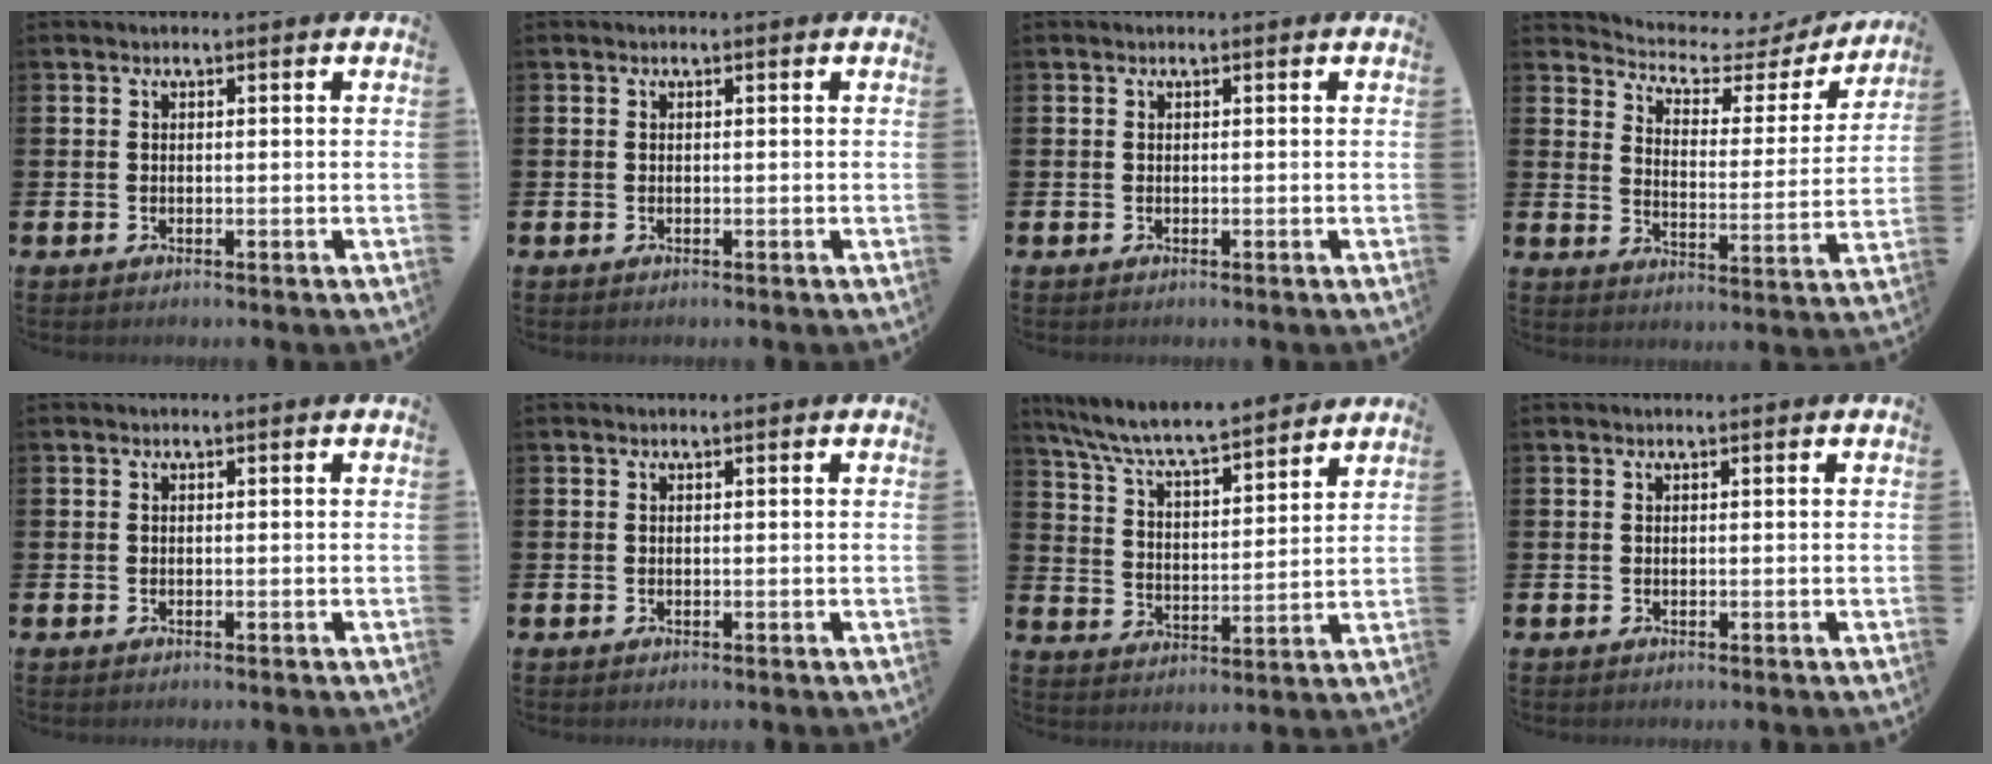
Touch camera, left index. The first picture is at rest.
{"total": 0.0}
{"total": 0.0}
{"total": 4.9, "force": [4.4, 1.9, 1.1], "torque": [-0.055, -0.035, 0.068]}
{"total": 0.0}
{"total": 0.0}
{"total": 7.6, "force": [7.3, 0.6, 2.2], "torque": [-0.078, -0.055, 0.125]}
{"total": 0.0}